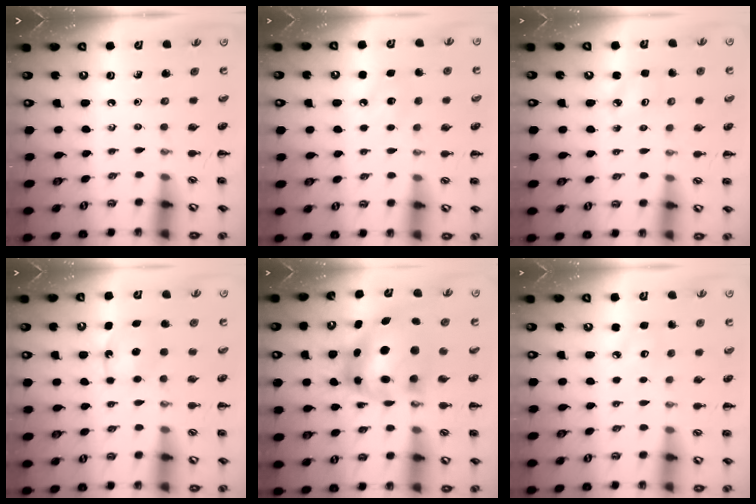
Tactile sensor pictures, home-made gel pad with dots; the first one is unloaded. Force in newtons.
{"total": 7.0, "press": 6.8, "slide": 1.8}
{"total": 2.5, "press": 2.4, "slide": 0.6}
{"total": 5.5, "press": 5.4, "slide": 1.3}
{"total": 9.5, "press": 9.1, "slide": 2.8}
{"total": 5.4, "press": 5.2, "slide": 1.5}